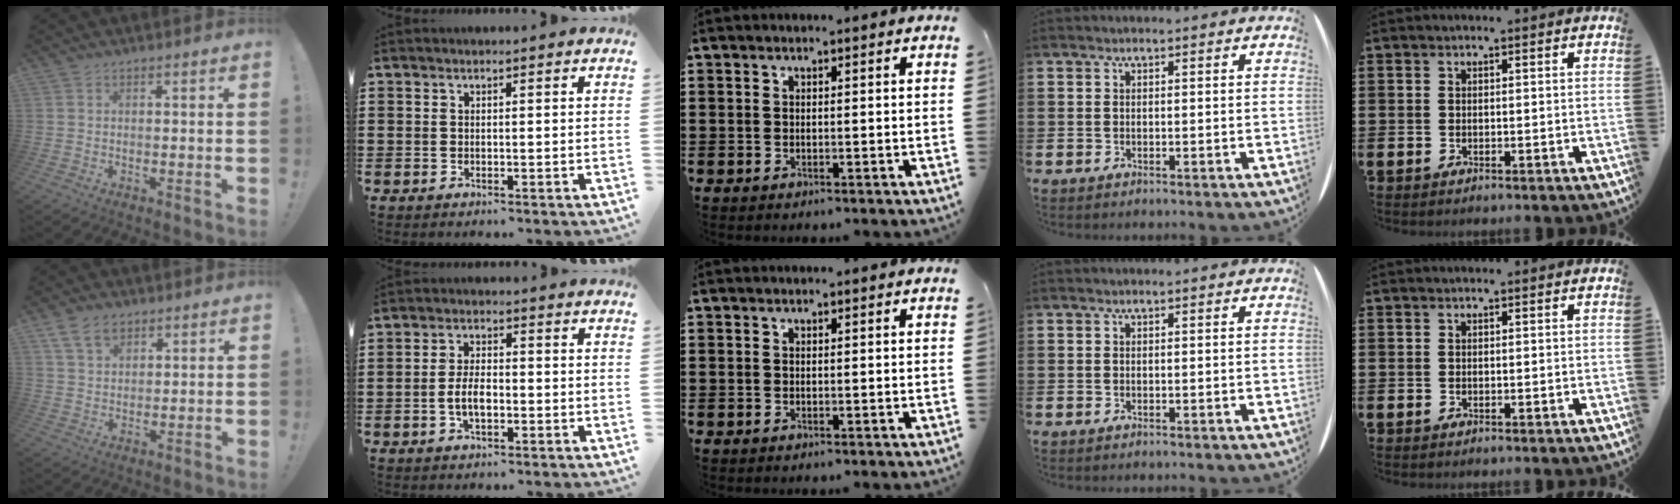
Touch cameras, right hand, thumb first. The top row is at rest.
{"thumb": {"total": 7.5, "force": [4.5, 4.7, 3.8], "torque": [-0.064, -0.011, 0.087]}, "index": {"total": 4.3, "force": [-0.9, 2.0, 3.7], "torque": [-0.086, 0.000, -0.022]}}